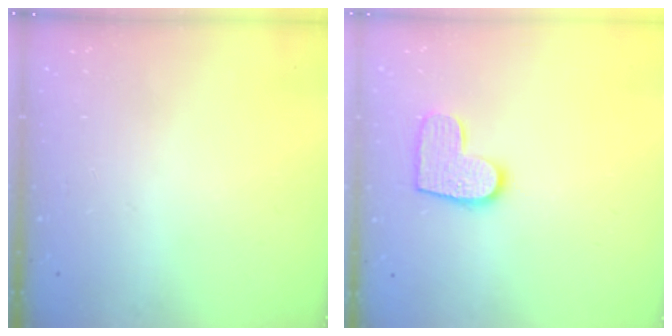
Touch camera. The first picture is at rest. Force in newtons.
{"total": 10.5, "press": 10.5, "slide": 0.6}